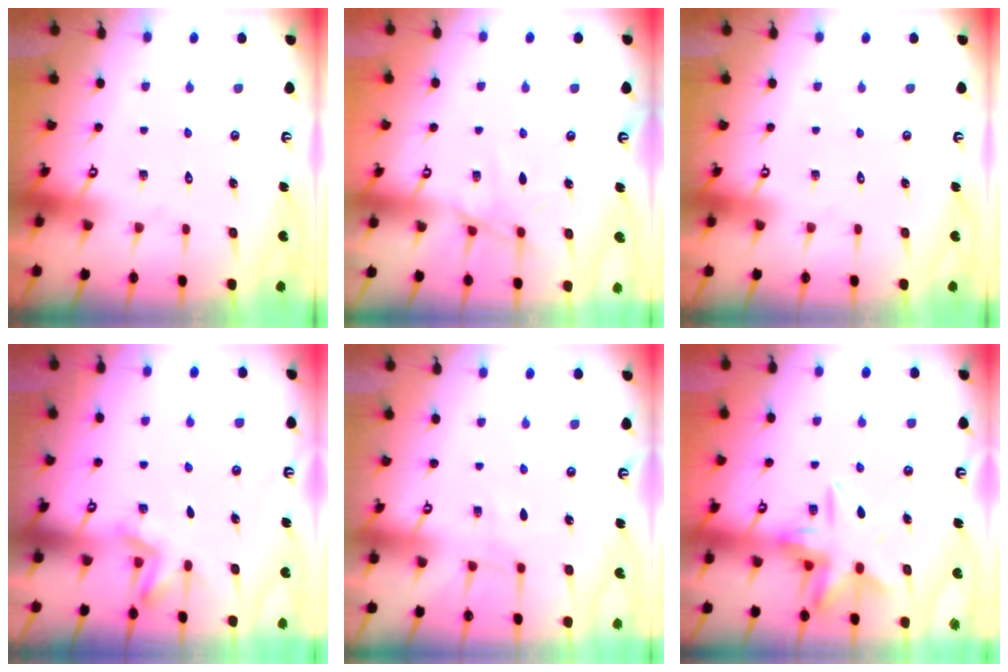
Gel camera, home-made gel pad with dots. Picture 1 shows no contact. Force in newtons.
{"total": 6.3, "press": 6.3, "slide": 0.6}
{"total": 0.0}
{"total": 2.3, "press": 2.0, "slide": 1.0}
{"total": 3.4, "press": 3.4, "slide": 0.5}
{"total": 12.2, "press": 12.1, "slide": 1.2}